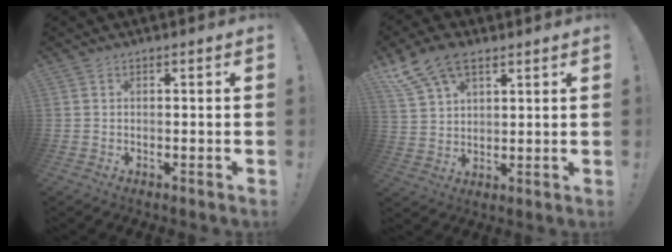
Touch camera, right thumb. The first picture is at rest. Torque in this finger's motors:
{"motor_torque": [0.26, 0.44, 0.22, 0.02, 0.10]}